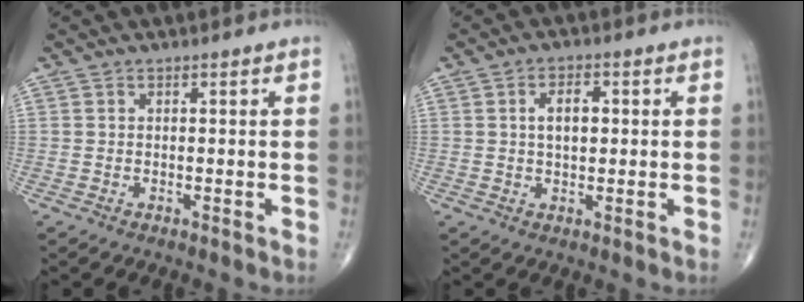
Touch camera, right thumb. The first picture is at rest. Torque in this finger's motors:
{"motor_torque": [-0.27, 0.32, 0.01, -0.02, 0.06]}